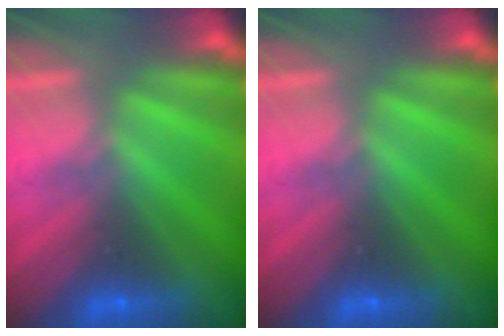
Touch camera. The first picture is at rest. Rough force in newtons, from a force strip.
{"total": 0.0}